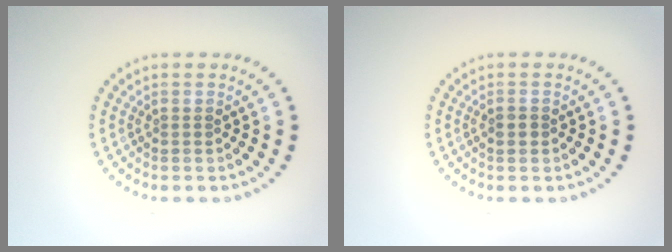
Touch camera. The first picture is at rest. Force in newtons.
{"total": 1.2, "press": 1.2, "slide": 0.2}